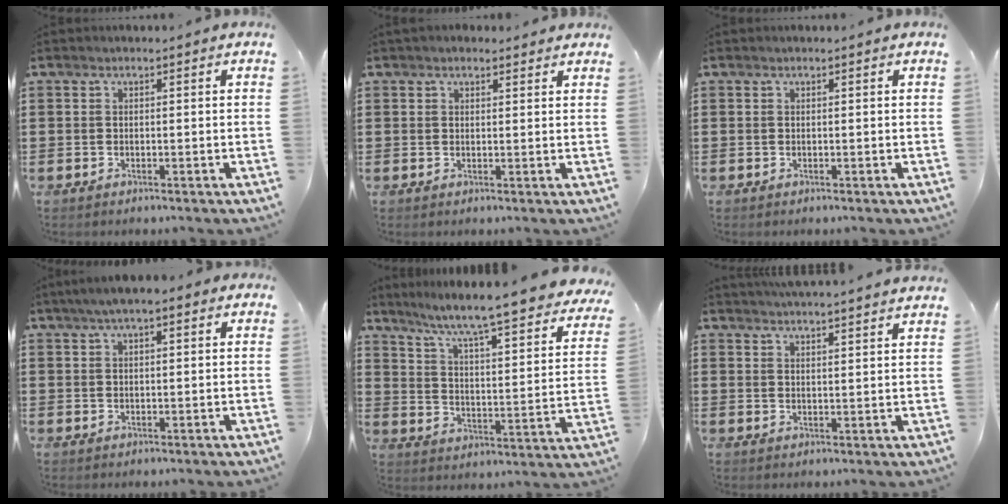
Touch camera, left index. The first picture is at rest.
{"total": 1.6, "force": [1.4, 0.6, 0.4], "torque": [-0.010, 0.004, 0.028]}
{"total": 0.0}
{"total": 2.8, "force": [1.5, 0.8, 2.3], "torque": [-0.047, 0.007, 0.024]}
{"total": 6.7, "force": [5.6, -0.8, 3.6], "torque": [-0.094, -0.058, 0.083]}
{"total": 3.7, "force": [3.6, -0.7, 0.3], "torque": [-0.018, -0.017, 0.066]}